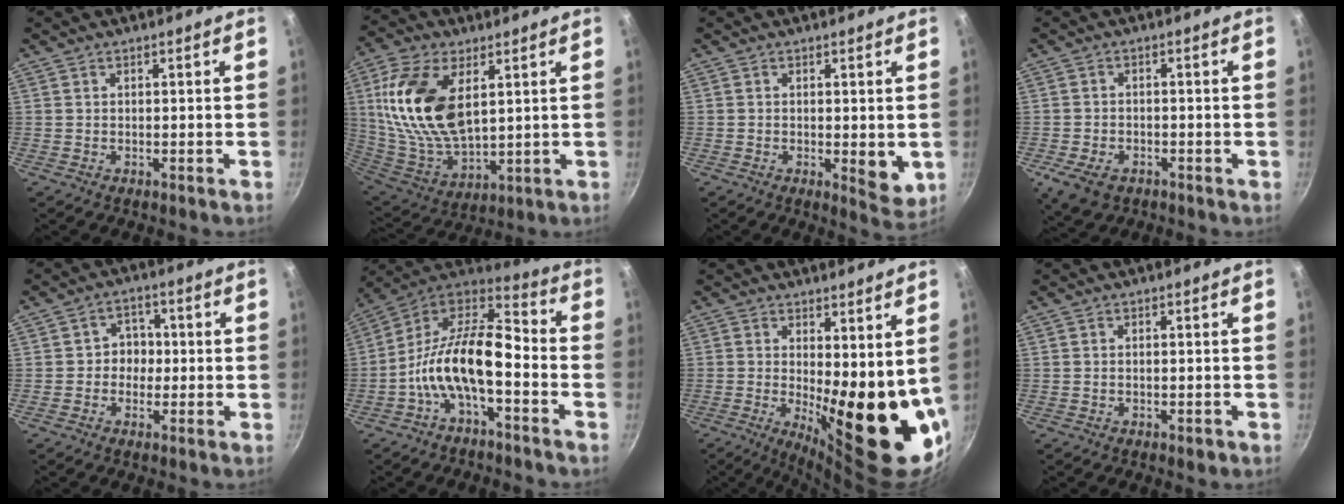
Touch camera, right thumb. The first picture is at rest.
{"total": 19.9, "force": [5.3, 10.9, 15.8], "torque": [-0.307, -0.021, 0.113]}
{"total": 5.2, "force": [-0.3, 2.4, 4.6], "torque": [-0.063, -0.016, -0.002]}
{"total": 6.4, "force": [-2.9, 4.1, 3.9], "torque": [-0.074, 0.003, -0.051]}
{"total": 4.6, "force": [-0.6, 4.1, 1.9], "torque": [0.009, 0.012, -0.015]}
{"total": 16.5, "force": [-4.8, 7.5, 13.9], "torque": [-0.255, 0.061, -0.107]}
{"total": 17.3, "force": [0.9, 6.1, 16.2], "torque": [-0.180, -0.042, 0.028]}
{"total": 1.6, "force": [-0.8, 0.7, 1.2], "torque": [-0.022, 0.002, -0.011]}